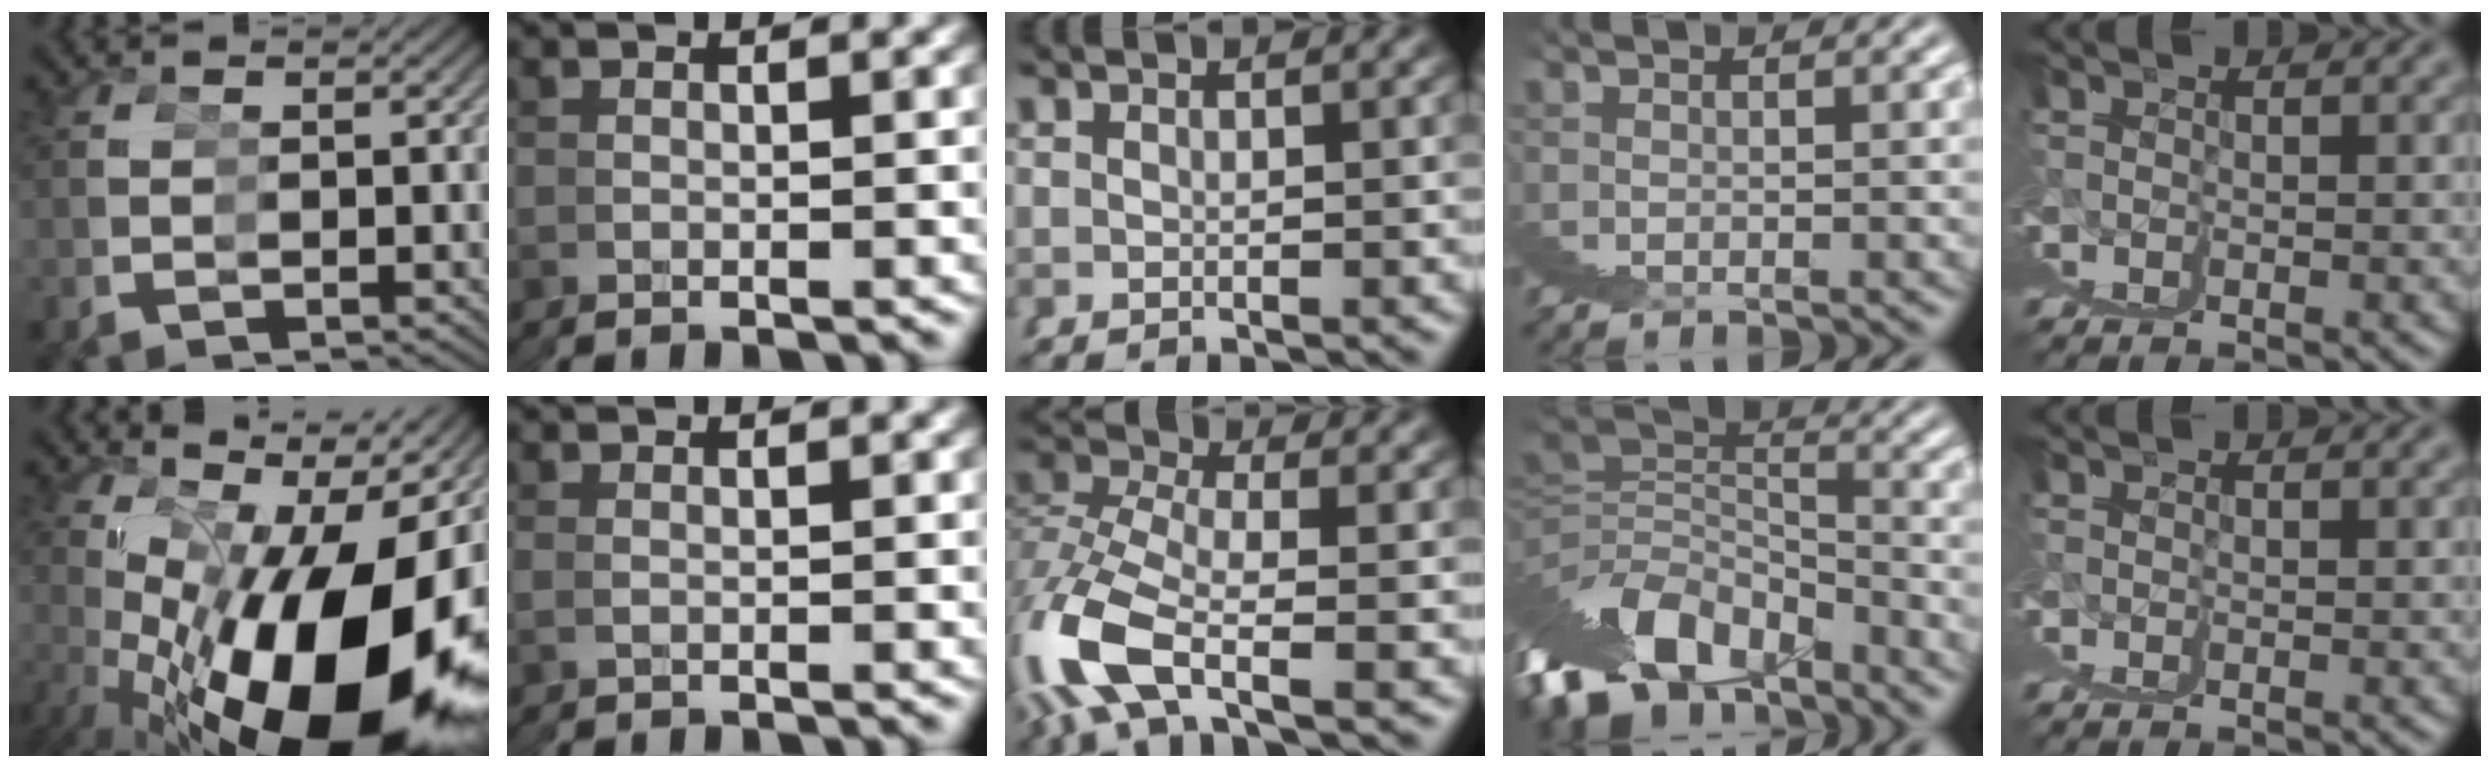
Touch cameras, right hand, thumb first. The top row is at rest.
{"thumb": {"total": 14.1, "force": [-2.2, 6.9, 12.1], "torque": [-0.230, -0.020, -0.008]}, "index": {"total": 0.6, "force": [0.2, -0.5, -0.2], "torque": [0.005, 0.005, 0.001]}, "middle": {"total": 6.6, "force": [-2.3, 3.8, 4.8], "torque": [-0.137, -0.027, -0.030]}, "ring": {"total": 7.9, "force": [-4.8, 3.6, 5.1], "torque": [-0.053, -0.003, -0.083]}, "little": {"total": 0.7, "force": [0.2, -0.5, -0.3], "torque": [0.009, 0.001, 0.002]}}